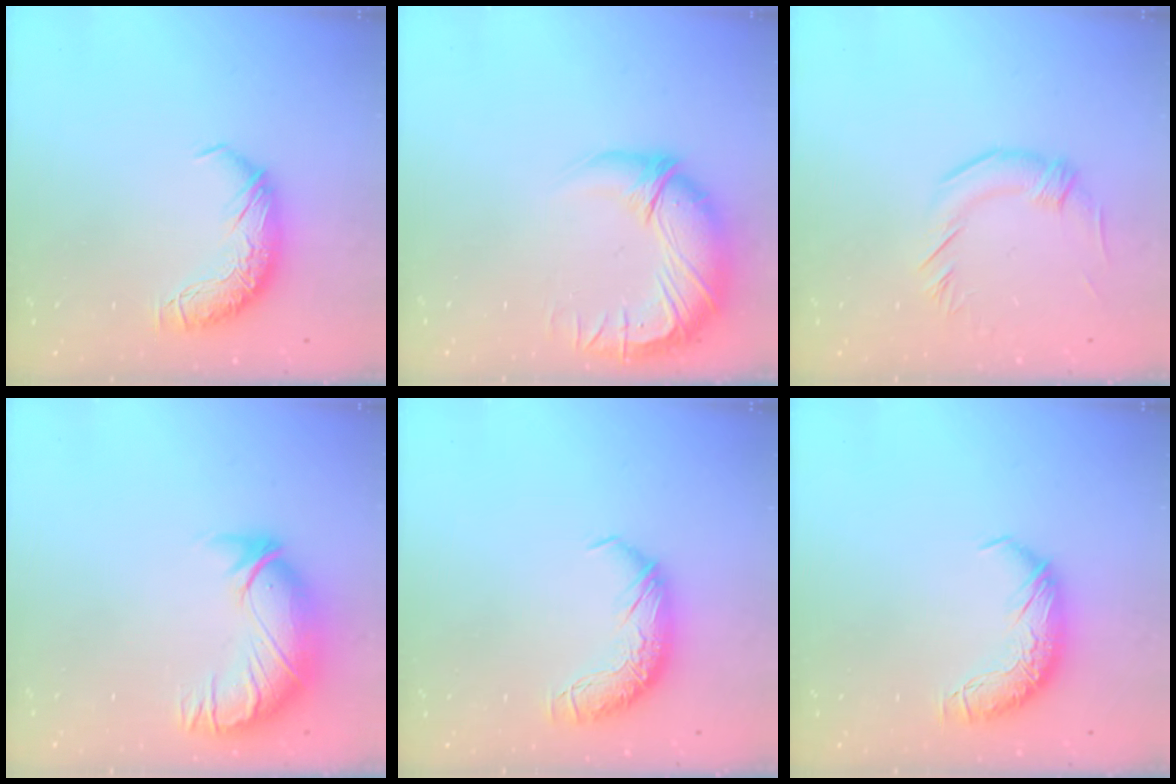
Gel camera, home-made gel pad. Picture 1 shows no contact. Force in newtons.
{"total": 3.5, "press": 1.2, "slide": 3.3}
{"total": 2.3, "press": 1.9, "slide": 1.4}
{"total": 3.0, "press": 0.3, "slide": 3.0}
{"total": 0.0}
{"total": 0.0}